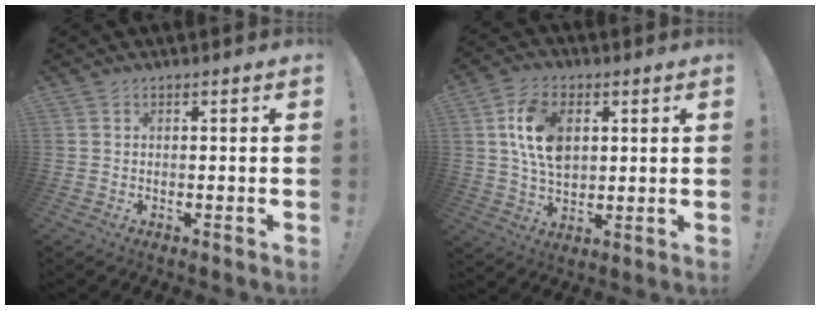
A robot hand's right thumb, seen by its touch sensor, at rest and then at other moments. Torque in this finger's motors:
{"motor_torque": [2.56, 2.41, 1.34, -1.43, 0.53]}